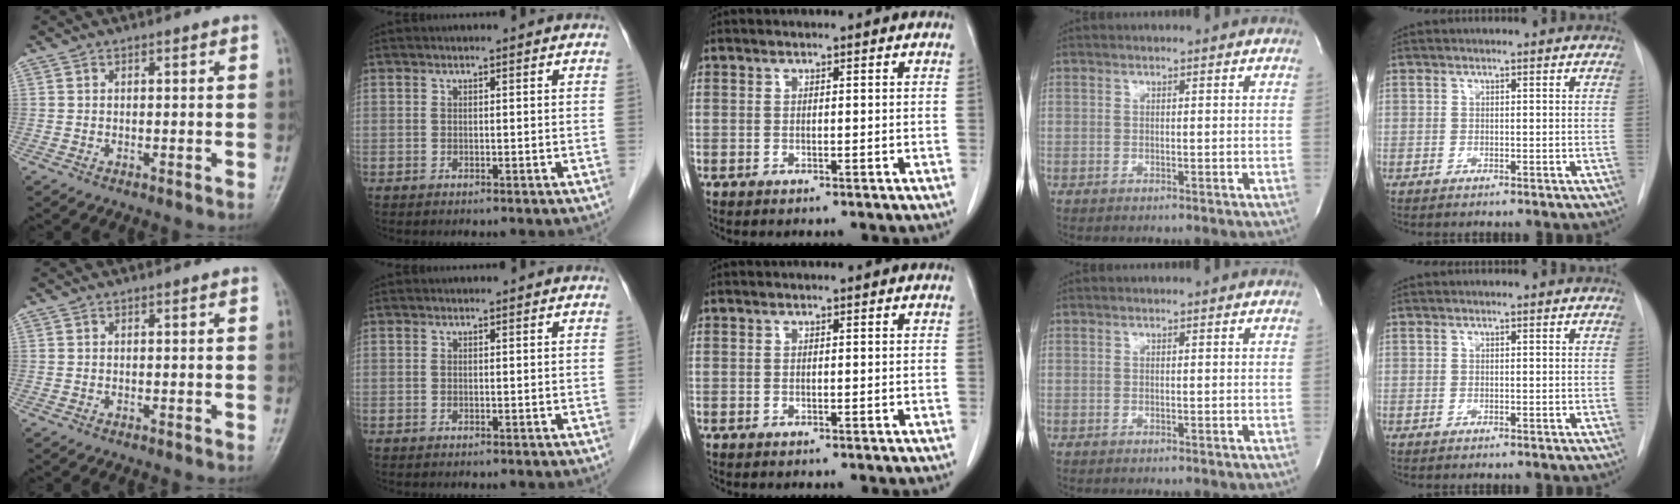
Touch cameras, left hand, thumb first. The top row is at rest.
{}